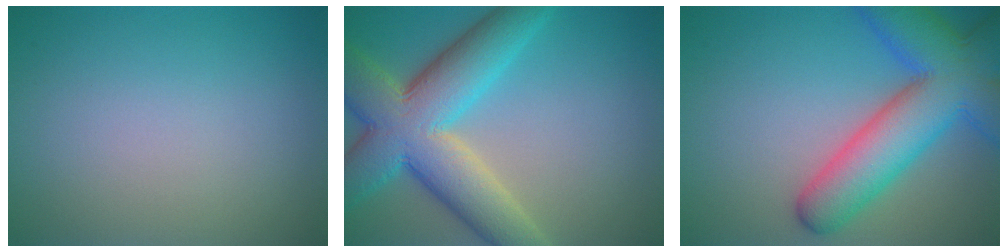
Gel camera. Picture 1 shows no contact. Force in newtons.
{"total": 11.5, "press": 11.5, "slide": 0.8}
{"total": 10.2, "press": 10.2, "slide": 0.4}